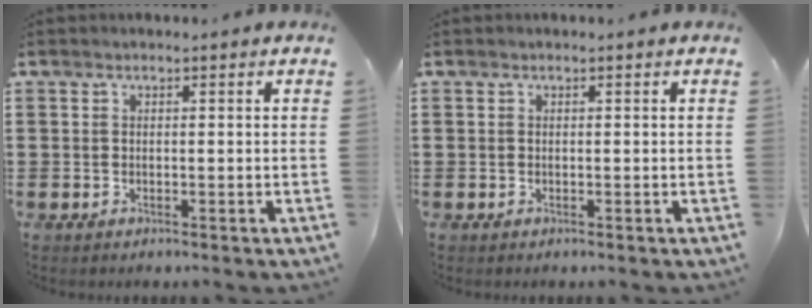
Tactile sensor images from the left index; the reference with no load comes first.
{"total": 0.0}